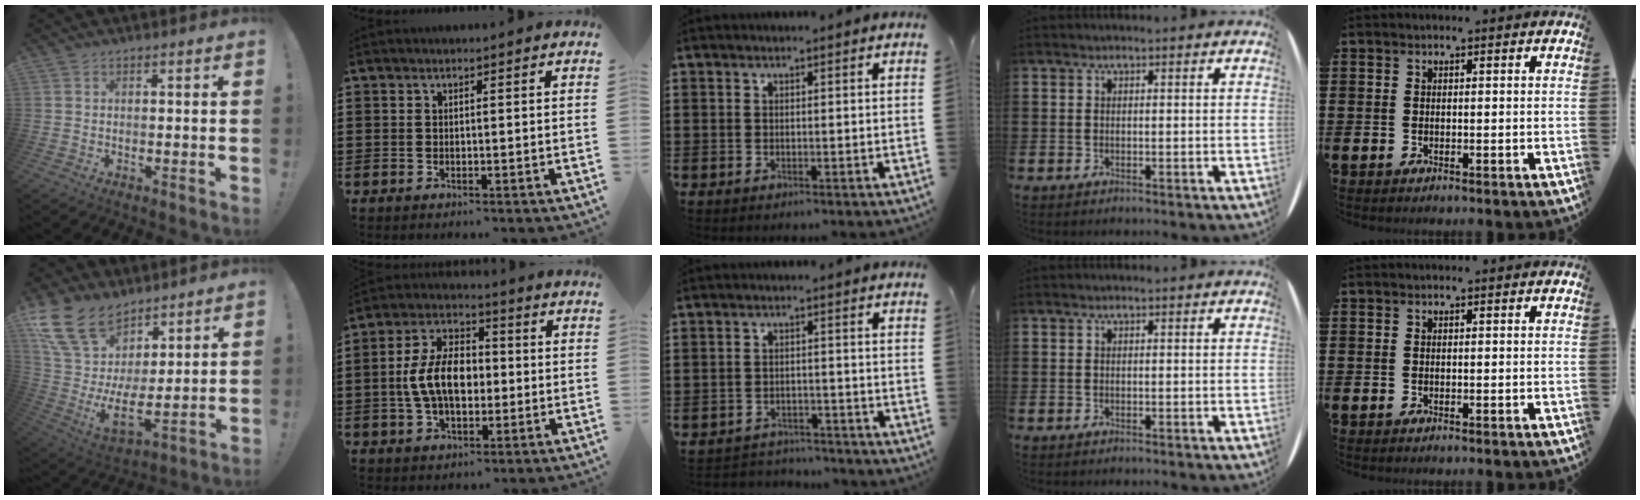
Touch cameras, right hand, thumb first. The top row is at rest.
{"thumb": {"total": 17.0, "force": [9.6, 9.1, 10.7], "torque": [-0.239, -0.078, 0.177]}, "index": {"total": 9.3, "force": [-0.6, 5.9, 7.2], "torque": [-0.170, 0.010, -0.018]}, "middle": {"total": 2.6, "force": [-2.5, 0.5, -0.2], "torque": [-0.005, 0.000, -0.055]}}